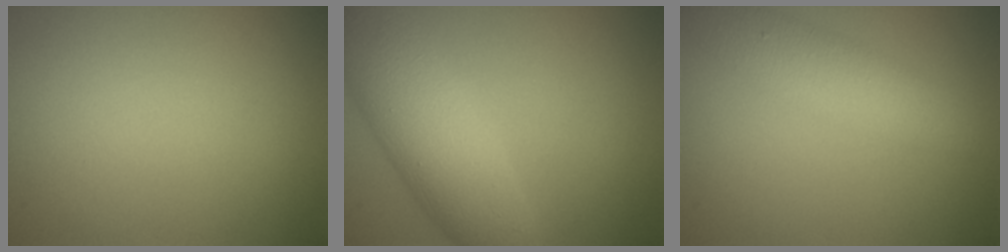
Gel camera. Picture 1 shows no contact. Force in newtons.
{"total": 7.5, "press": 7.5, "slide": 0.2}
{"total": 4.6, "press": 4.6, "slide": 0.1}